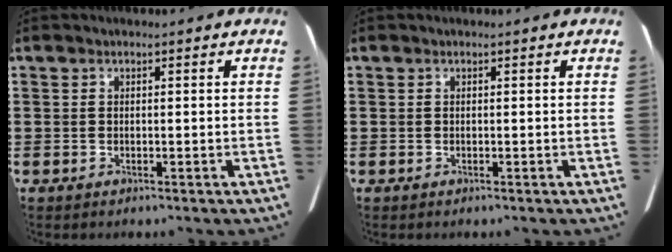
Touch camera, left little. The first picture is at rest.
{"total": 0.0}